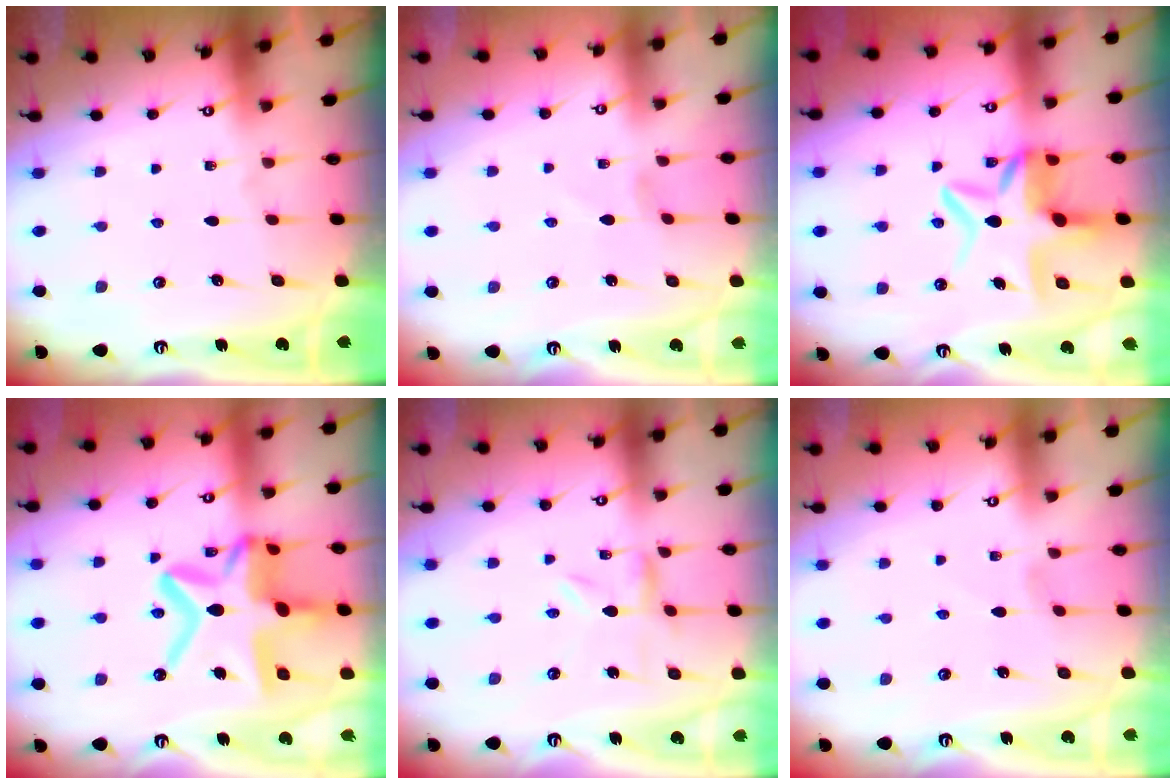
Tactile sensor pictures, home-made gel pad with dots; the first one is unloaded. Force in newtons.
{"total": 0.0}
{"total": 9.5, "press": 9.2, "slide": 2.2}
{"total": 20.5, "press": 20.4, "slide": 1.9}
{"total": 1.4, "press": 1.4, "slide": 0.2}
{"total": 0.9, "press": 0.9, "slide": 0.1}